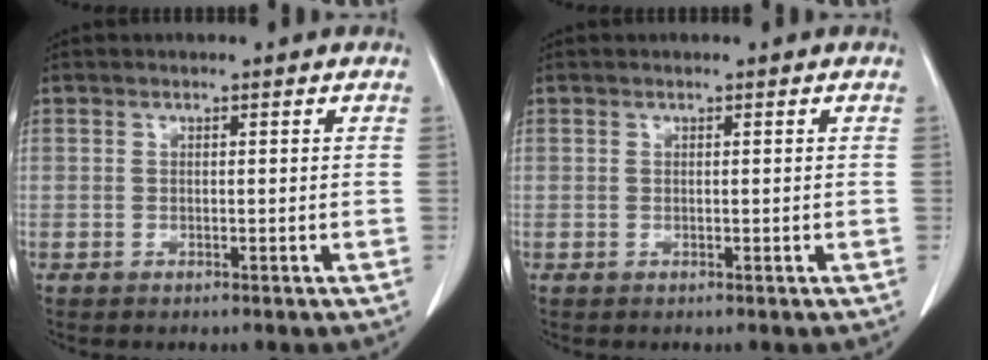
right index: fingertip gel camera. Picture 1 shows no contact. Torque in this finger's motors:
{"motor_torque": [0.00, 0.00, 0.00, 0.00]}